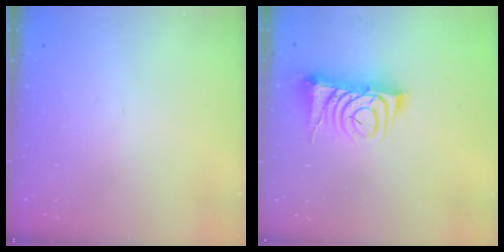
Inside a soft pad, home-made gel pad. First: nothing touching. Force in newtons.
{"total": 10.2, "press": 10.2, "slide": 1.1}